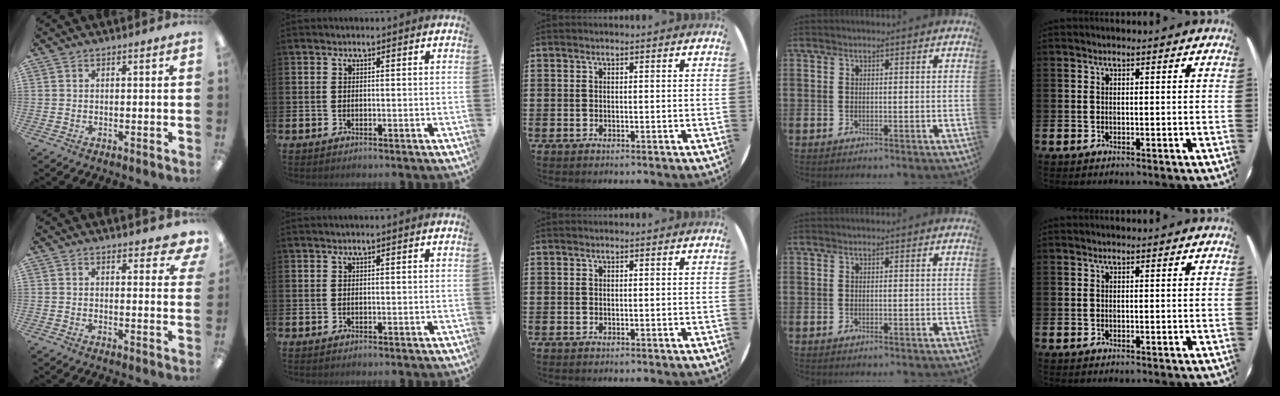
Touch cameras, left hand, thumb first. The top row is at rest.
{"thumb": {"total": 3.8, "force": [3.0, 1.4, 1.9], "torque": [-0.011, -0.019, 0.048]}}